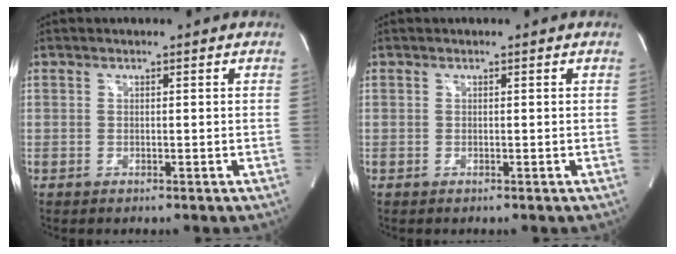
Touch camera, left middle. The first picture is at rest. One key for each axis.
{"total": 0.0}